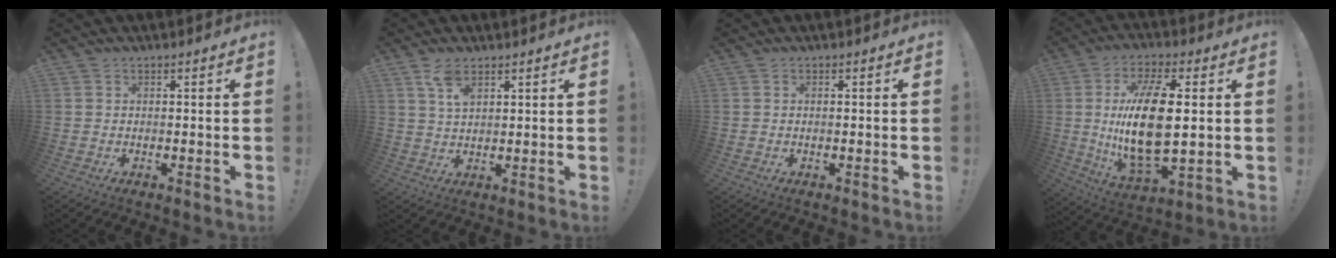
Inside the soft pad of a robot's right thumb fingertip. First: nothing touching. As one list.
[{"total": 5.5, "force": [3.4, 2.4, 3.6], "torque": [-0.063, -0.013, 0.060]}, {"total": 0.0}, {"total": 19.6, "force": [1.9, 8.1, 17.7], "torque": [-0.345, -0.015, 0.028]}]